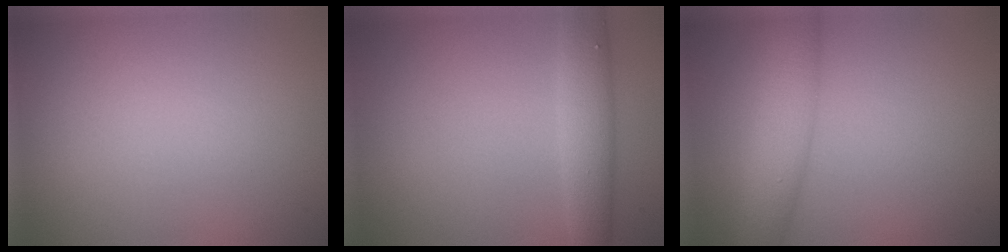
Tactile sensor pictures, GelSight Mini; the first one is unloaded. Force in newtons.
{"total": 3.6, "press": 3.6, "slide": 0.1}
{"total": 4.7, "press": 4.7, "slide": 0.3}